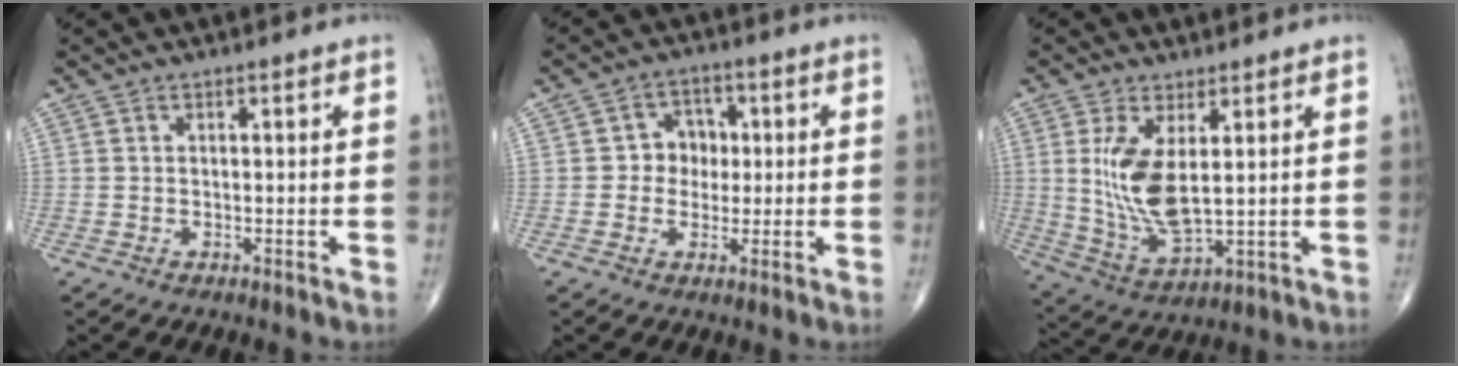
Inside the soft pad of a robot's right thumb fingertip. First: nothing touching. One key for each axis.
{"total": 5.8, "fx": 0.4, "fy": 5.1, "fz": 2.7, "tx": -0.002, "ty": 0.010, "tz": -0.003}
{"total": 11.1, "fx": 2.2, "fy": 4.5, "fz": 9.8, "tx": -0.199, "ty": -0.024, "tz": 0.057}